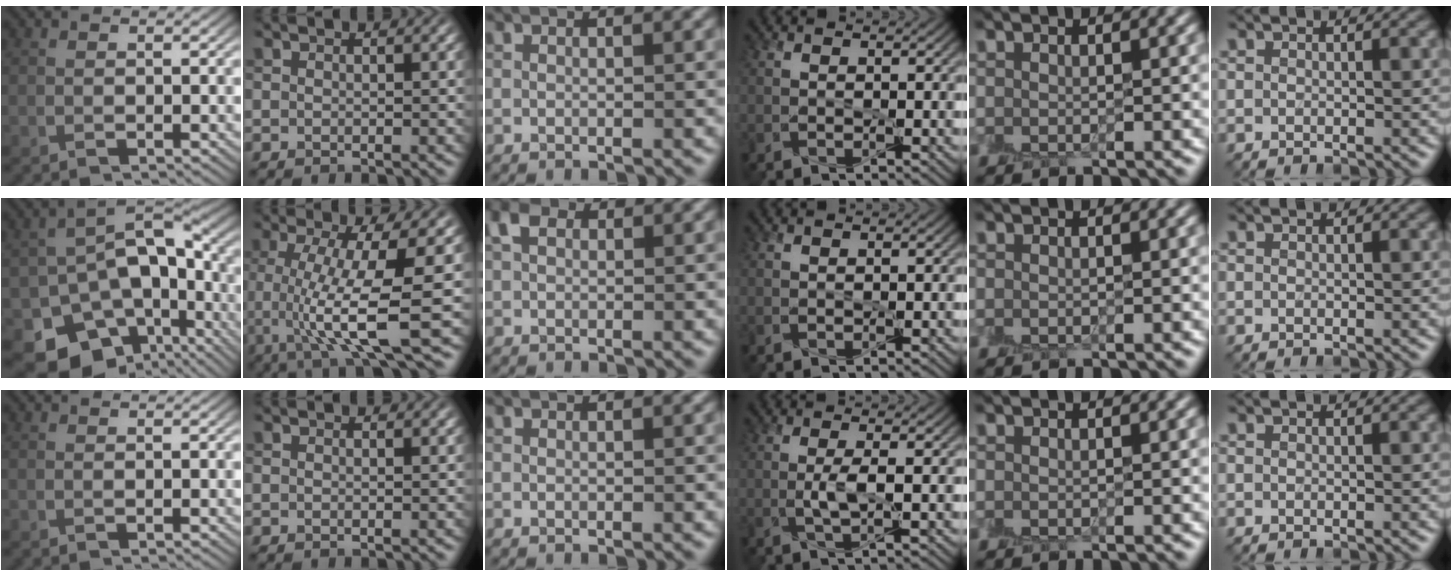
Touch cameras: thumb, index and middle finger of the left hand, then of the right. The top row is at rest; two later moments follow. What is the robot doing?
{"motion": "peel", "object": "lint roller sheet"}